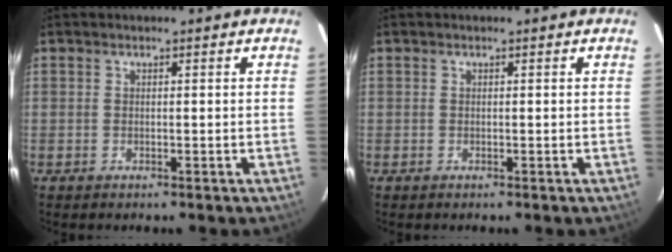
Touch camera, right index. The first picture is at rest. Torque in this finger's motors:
{"motor_torque": [0.00, 0.00, 0.00, 0.00]}